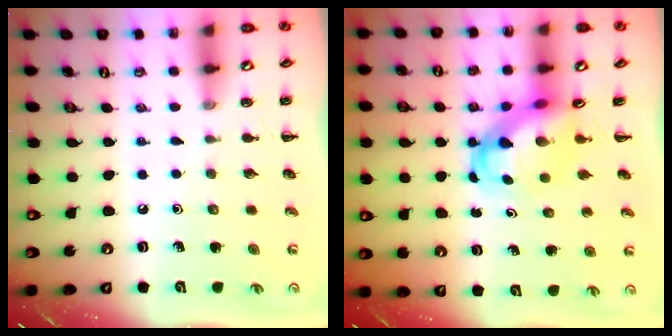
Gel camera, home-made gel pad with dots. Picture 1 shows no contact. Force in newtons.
{"total": 4.6, "press": 4.4, "slide": 1.1}